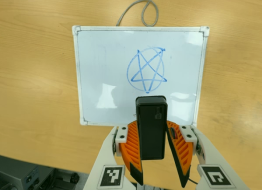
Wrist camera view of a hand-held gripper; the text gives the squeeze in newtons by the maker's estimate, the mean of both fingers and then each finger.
{"total": 4.9, "left": 4.9, "right": 4.9}